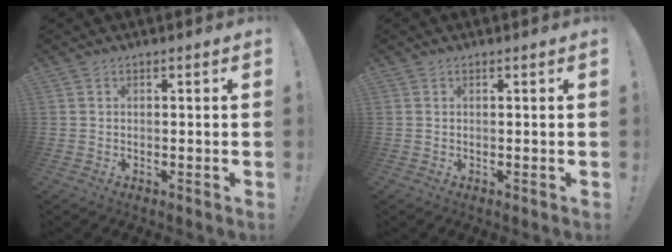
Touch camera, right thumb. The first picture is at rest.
{"total": 0.0}